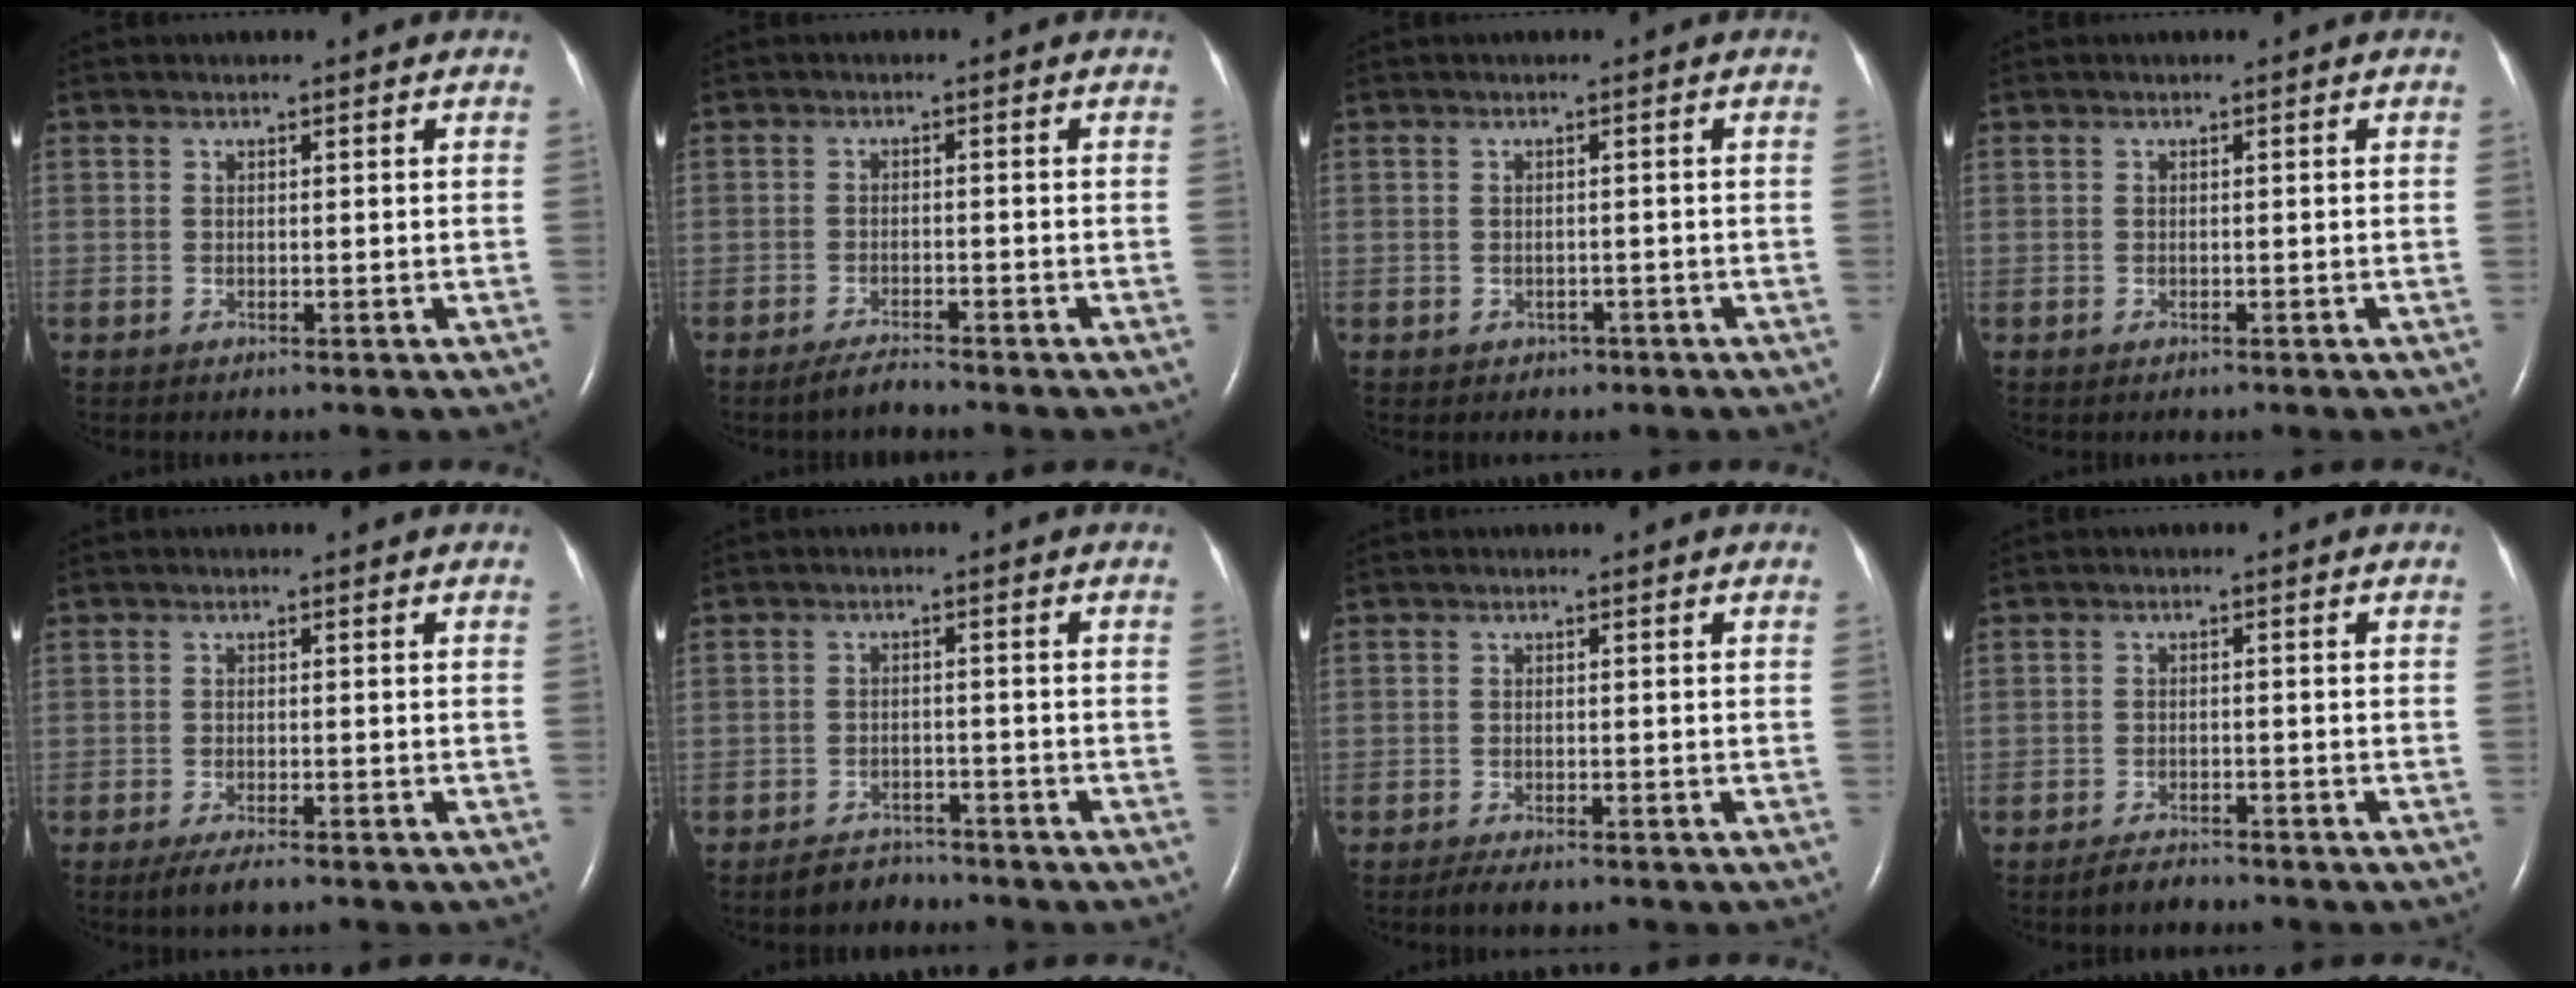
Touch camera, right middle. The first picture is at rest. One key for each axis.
{"total": 2.4, "fx": -2.2, "fy": 0.0, "fz": 0.9, "tx": -0.024, "ty": -0.008, "tz": -0.042}
{"total": 1.4, "fx": -0.7, "fy": 1.2, "fz": 0.2, "tx": -0.003, "ty": 0.006, "tz": -0.004}
{"total": 0.0}
{"total": 3.2, "fx": -2.3, "fy": 0.6, "fz": 2.2, "tx": -0.044, "ty": -0.007, "tz": -0.039}
{"total": 3.4, "fx": -3.0, "fy": 1.6, "fz": 0.4, "tx": -0.016, "ty": 0.002, "tz": -0.045}
{"total": 2.4, "fx": -1.8, "fy": 0.7, "fz": 1.4, "tx": -0.031, "ty": -0.006, "tz": -0.028}
{"total": 2.5, "fx": -2.3, "fy": 0.7, "fz": 0.9, "tx": -0.025, "ty": -0.004, "tz": -0.037}